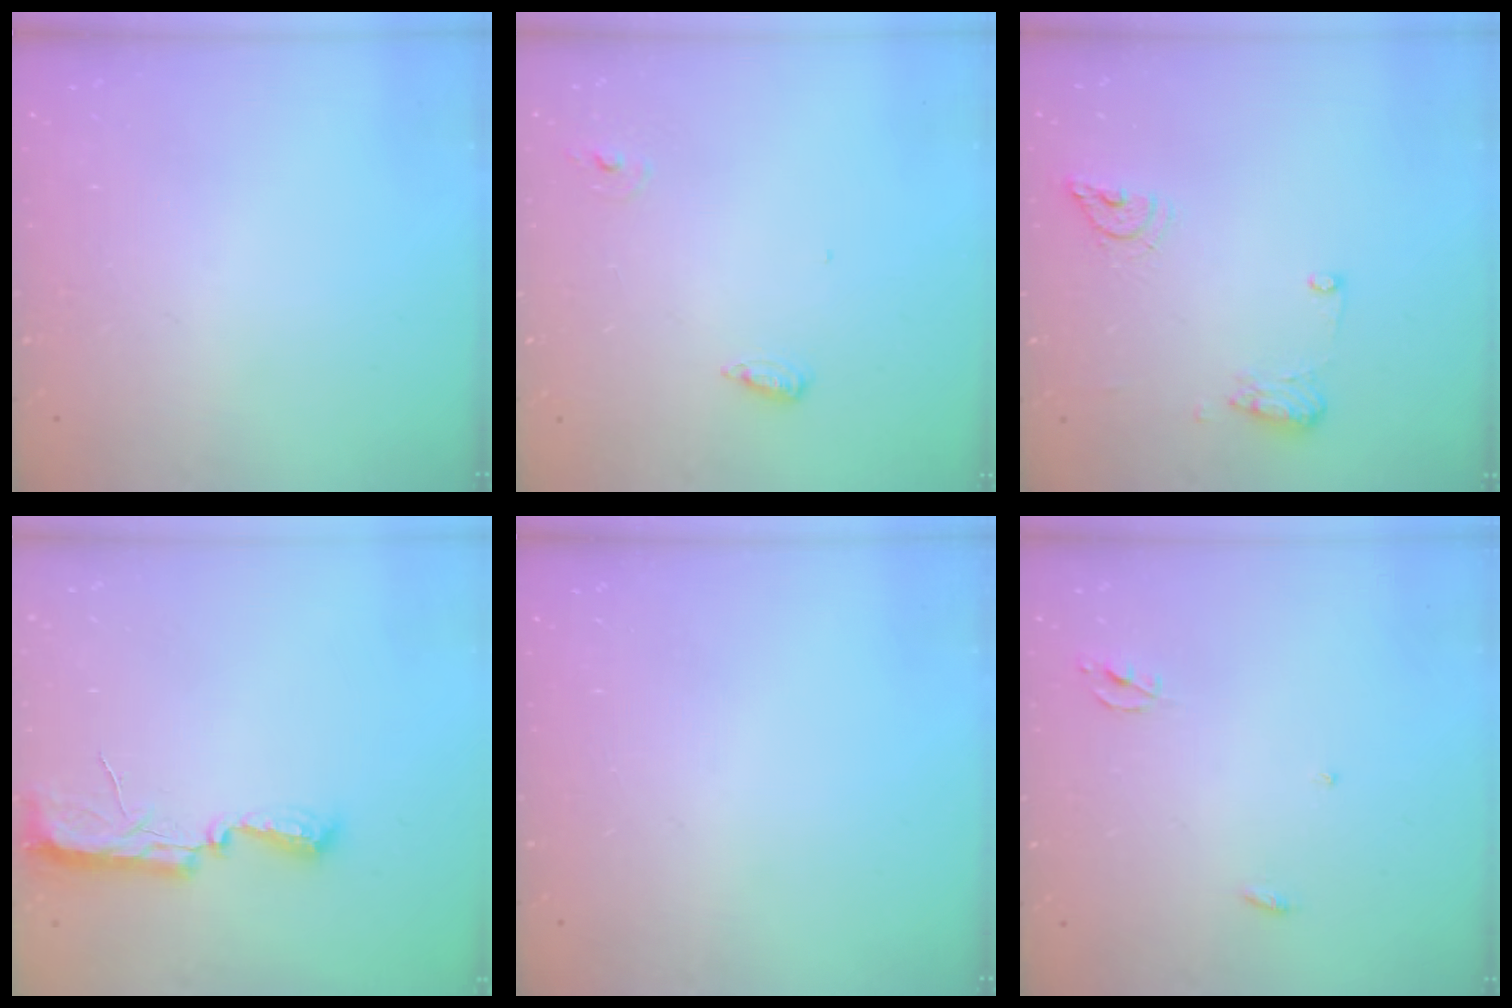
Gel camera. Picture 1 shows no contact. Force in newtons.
{"total": 6.0, "press": 5.8, "slide": 1.5}
{"total": 9.6, "press": 9.5, "slide": 1.4}
{"total": 10.1, "press": 8.9, "slide": 4.8}
{"total": 0.0}
{"total": 2.3, "press": 2.3, "slide": 0.1}